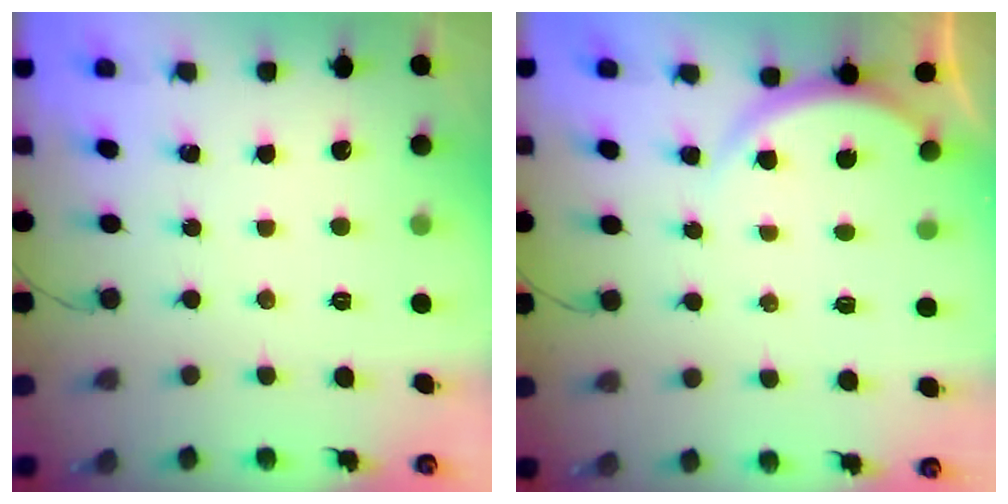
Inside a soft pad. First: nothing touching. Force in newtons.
{"total": 5.2, "press": 5.1, "slide": 0.5}